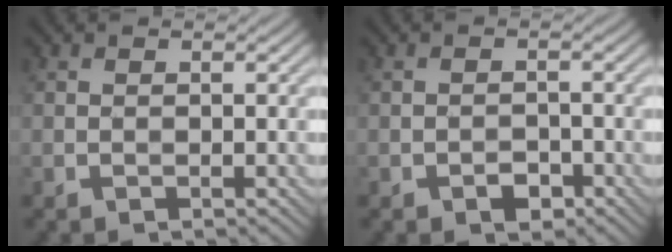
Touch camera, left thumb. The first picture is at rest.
{"total": 1.3, "force": [-1.1, 0.6, 0.4], "torque": [0.000, 0.004, -0.020]}